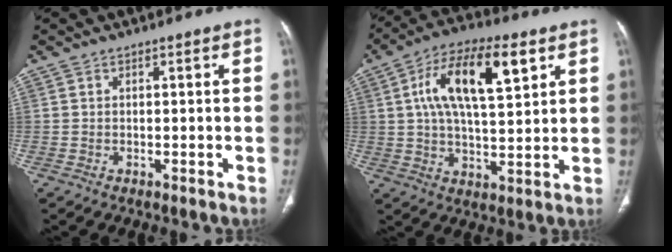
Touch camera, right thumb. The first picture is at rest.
{"total": 16.4, "force": [5.8, 6.7, 13.9], "torque": [-0.232, 0.004, 0.094]}